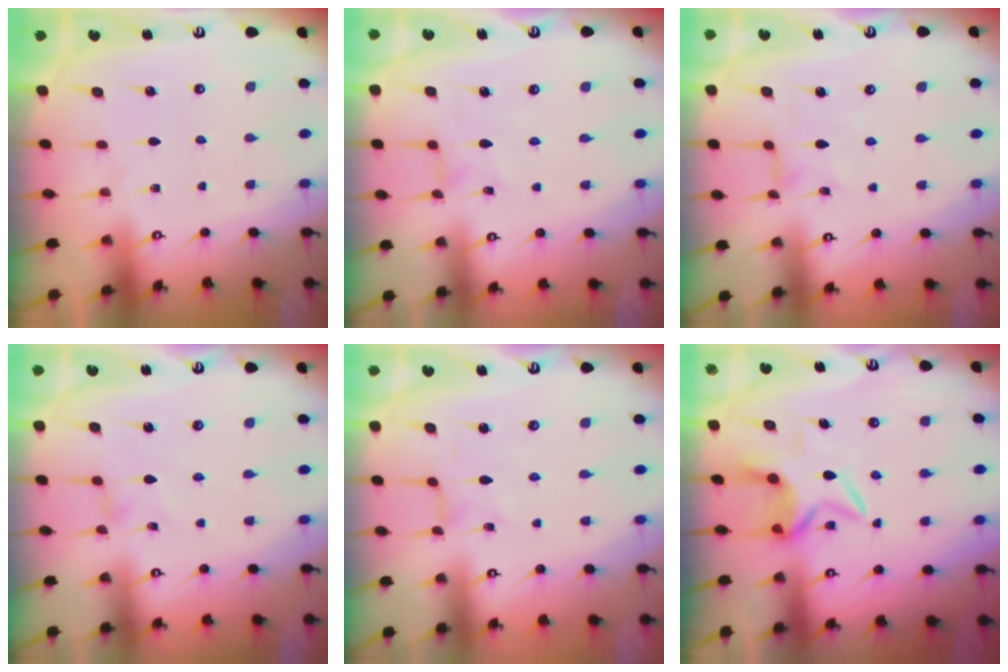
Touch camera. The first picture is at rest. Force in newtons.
{"total": 0.6, "press": 0.6, "slide": 0.3}
{"total": 2.3, "press": 2.3, "slide": 0.4}
{"total": 0.9, "press": 0.8, "slide": 0.4}
{"total": 0.0}
{"total": 6.4, "press": 6.4, "slide": 0.9}